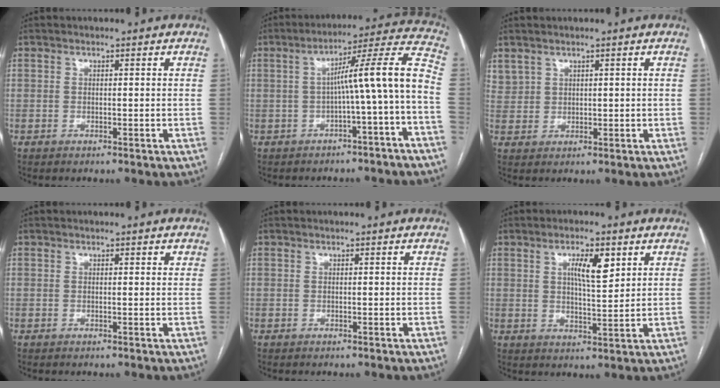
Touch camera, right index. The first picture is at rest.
{"total": 11.4, "force": [-2.5, -0.7, 11.1], "torque": [-0.150, 0.036, -0.037]}
{"total": 3.4, "force": [2.4, 2.2, 0.7], "torque": [-0.014, 0.007, 0.059]}
{"total": 0.6, "force": [0.5, 0.2, 0.4], "torque": [-0.005, 0.001, 0.002]}
{"total": 0.0}
{"total": 6.0, "force": [2.5, 1.4, 5.3], "torque": [-0.092, 0.003, 0.045]}